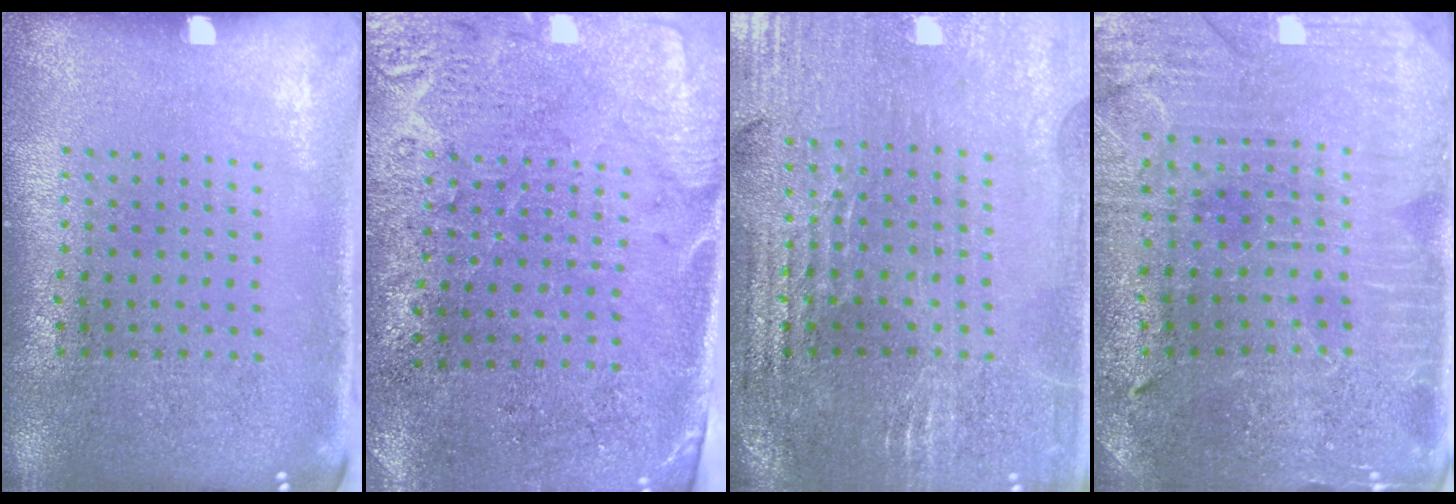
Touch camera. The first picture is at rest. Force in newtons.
{"total": 2.7, "press": 2.4, "slide": 1.4}
{"total": 2.8, "press": 2.8, "slide": 0.4}
{"total": 1.5, "press": 1.4, "slide": 0.2}